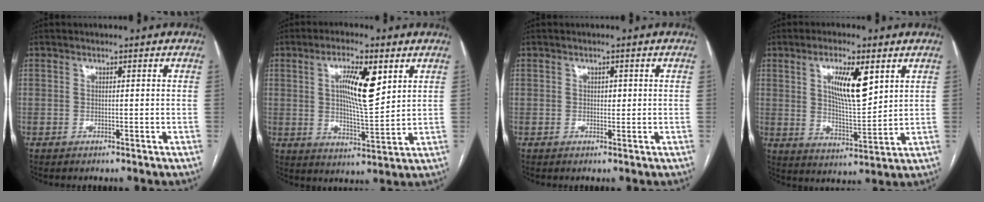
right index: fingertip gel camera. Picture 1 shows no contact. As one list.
[{"total": 9.7, "force": [3.4, 2.0, 8.8], "torque": [-0.155, -0.001, 0.059]}, {"total": 1.0, "force": [0.2, 0.7, 0.7], "torque": [-0.007, 0.001, 0.001]}, {"total": 9.7, "force": [3.9, 2.4, 8.6], "torque": [-0.151, -0.003, 0.073]}]